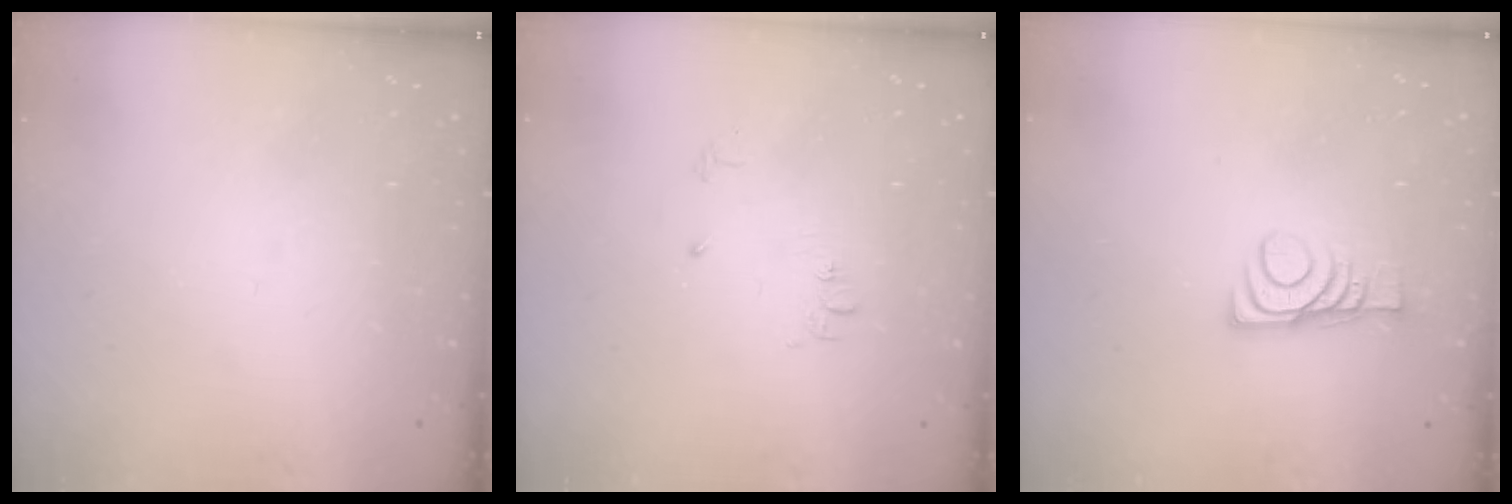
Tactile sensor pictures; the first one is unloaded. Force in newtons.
{"total": 6.4, "press": 6.4, "slide": 0.6}
{"total": 8.9, "press": 8.9, "slide": 0.2}